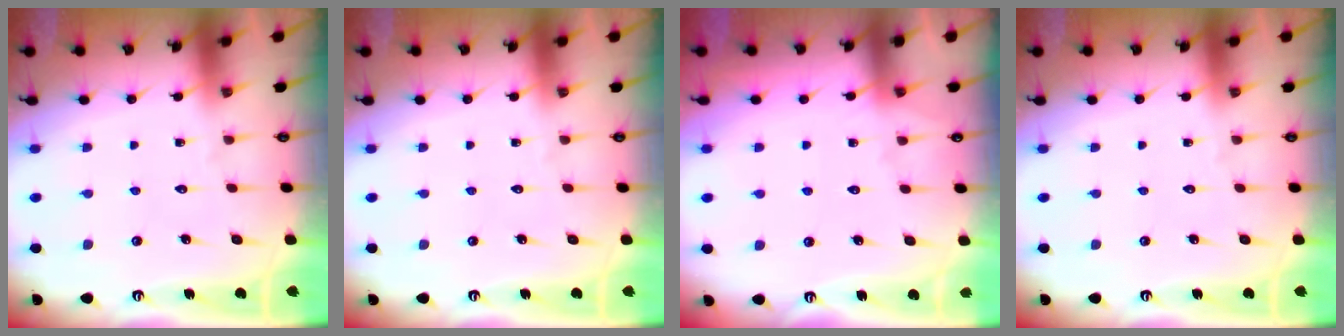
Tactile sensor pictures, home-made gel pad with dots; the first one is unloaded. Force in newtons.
{"total": 0.0}
{"total": 3.6, "press": 3.6, "slide": 0.6}
{"total": 0.0}